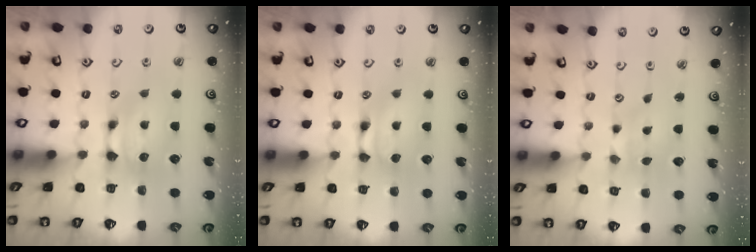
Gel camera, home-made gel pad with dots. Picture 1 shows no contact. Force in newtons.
{"total": 1.5, "press": 1.5, "slide": 0.2}
{"total": 2.6, "press": 2.4, "slide": 0.8}